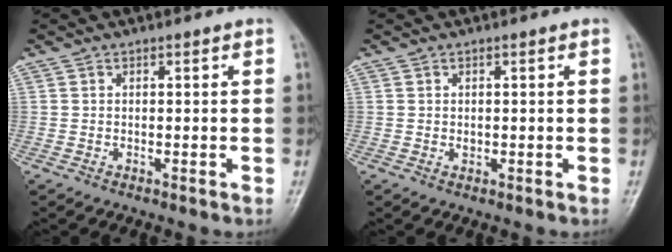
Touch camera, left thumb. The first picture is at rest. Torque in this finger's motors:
{"motor_torque": [-0.05, 0.01, -0.08, -0.06, 0.01]}